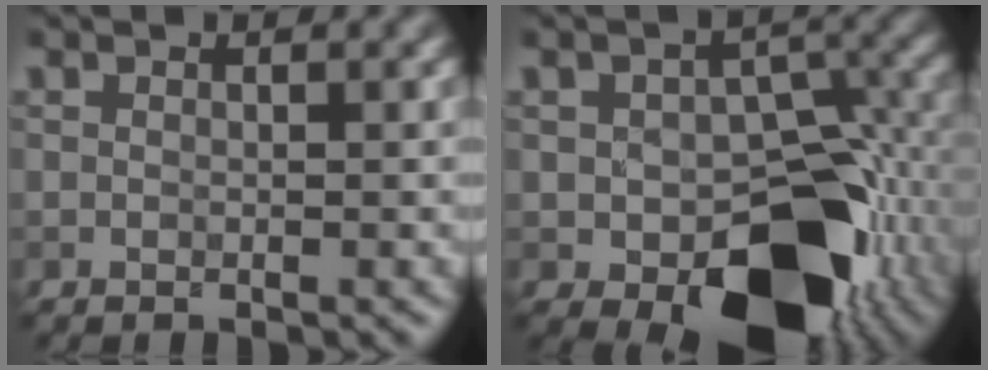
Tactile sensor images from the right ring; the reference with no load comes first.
{"total": 11.4, "force": [-4.3, 6.9, 8.1], "torque": [-0.099, -0.008, -0.059]}